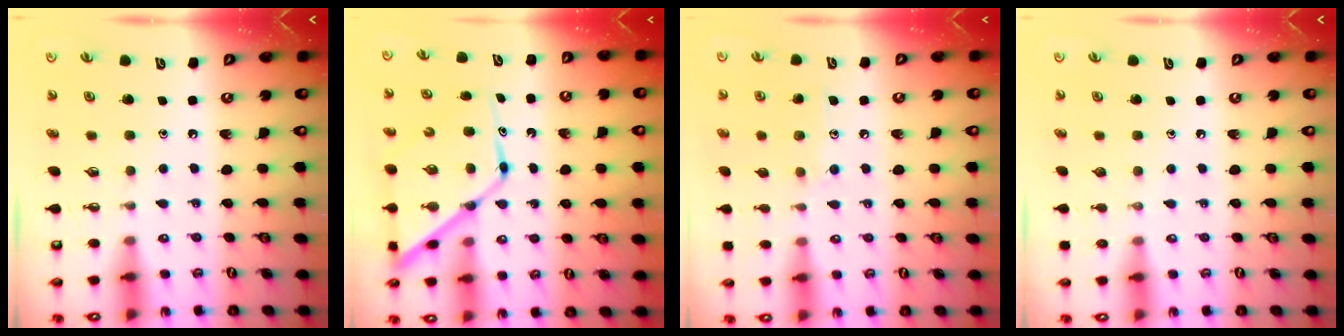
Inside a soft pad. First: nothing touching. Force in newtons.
{"total": 14.6, "press": 14.6, "slide": 1.2}
{"total": 7.1, "press": 7.1, "slide": 0.1}
{"total": 0.0}